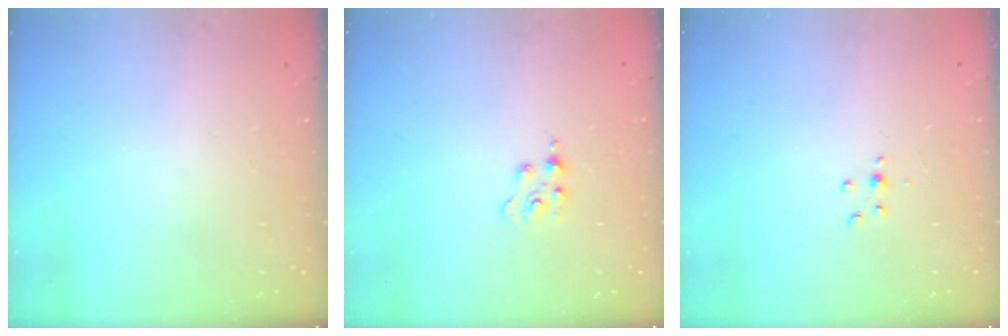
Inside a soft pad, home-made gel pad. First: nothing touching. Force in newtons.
{"total": 1.8, "press": 1.8, "slide": 0.4}
{"total": 3.6, "press": 3.4, "slide": 1.0}